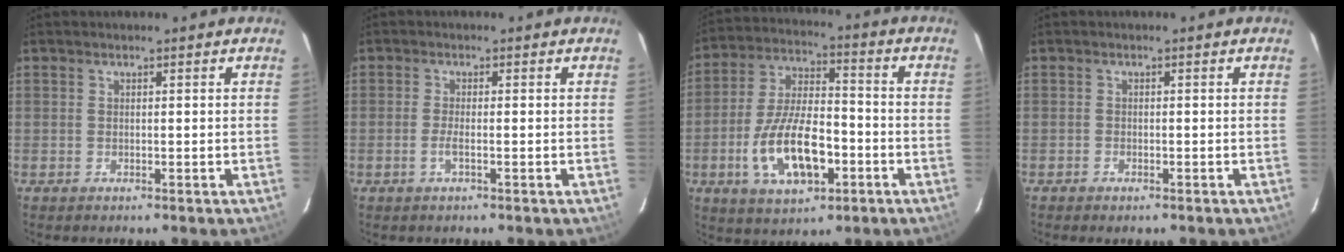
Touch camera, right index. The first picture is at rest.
{"total": 2.0, "force": [-0.9, 0.1, 1.8], "torque": [-0.037, -0.002, -0.018]}
{"total": 15.4, "force": [-5.2, 7.0, 12.7], "torque": [-0.257, 0.003, -0.084]}
{"total": 1.1, "force": [-0.9, 0.6, 0.4], "torque": [-0.011, -0.002, -0.017]}